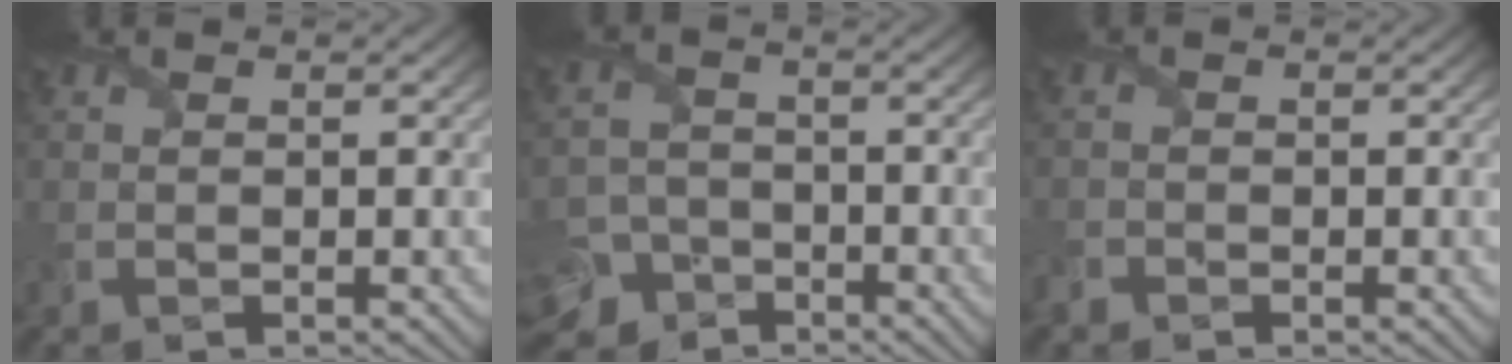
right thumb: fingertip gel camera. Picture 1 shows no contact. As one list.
[{"total": 7.5, "force": [-5.1, 5.3, 1.6], "torque": [-0.030, -0.020, -0.094]}, {"total": 1.1, "force": [-0.8, 0.6, 0.2], "torque": [-0.006, -0.001, -0.022]}]